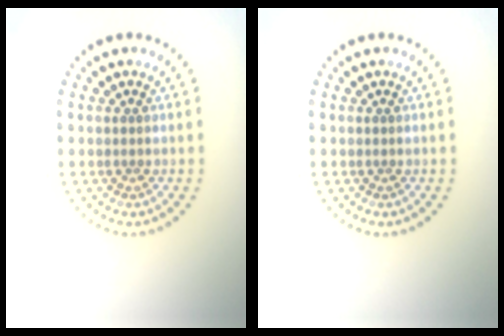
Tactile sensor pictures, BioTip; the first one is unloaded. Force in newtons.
{"total": 0.0}